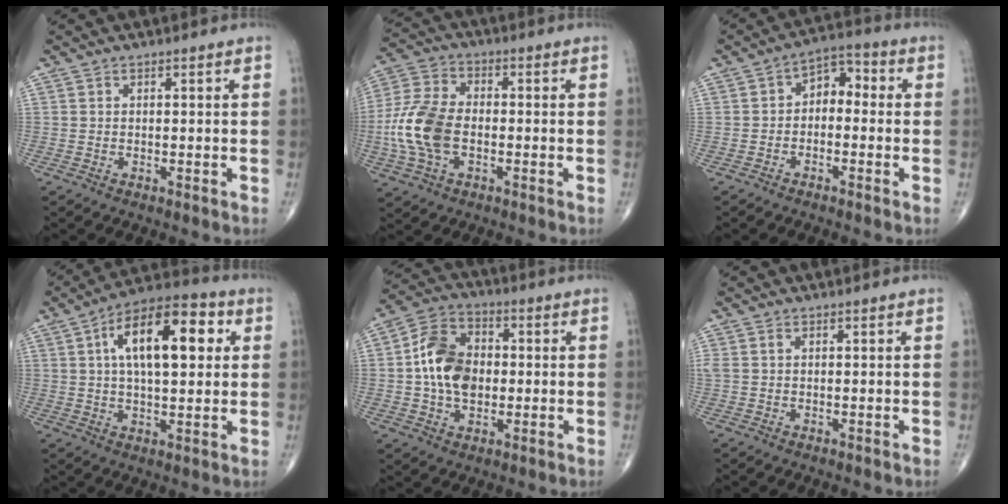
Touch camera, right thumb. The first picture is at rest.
{"total": 13.0, "force": [-2.2, 8.0, 10.0], "torque": [-0.218, 0.019, -0.048]}
{"total": 5.8, "force": [-0.6, 3.9, 4.2], "torque": [-0.041, 0.034, -0.026]}
{"total": 17.1, "force": [4.2, 7.7, 14.6], "torque": [-0.215, 0.018, 0.058]}
{"total": 12.5, "force": [-0.1, 8.7, 9.0], "torque": [-0.147, 0.022, -0.008]}
{"total": 1.3, "force": [0.3, 0.8, 1.0], "torque": [-0.034, 0.014, 0.011]}